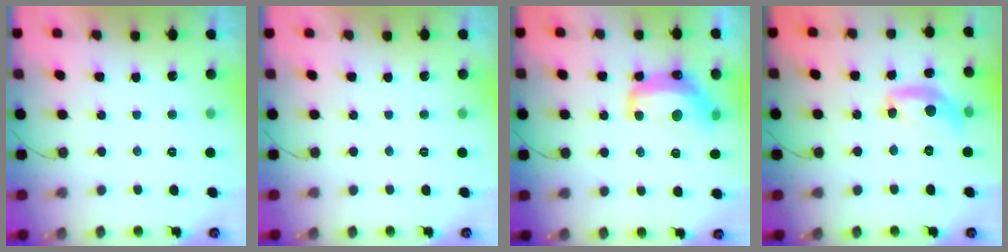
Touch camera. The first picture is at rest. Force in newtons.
{"total": 0.0}
{"total": 13.9, "press": 13.9, "slide": 0.9}
{"total": 13.5, "press": 13.5, "slide": 0.8}